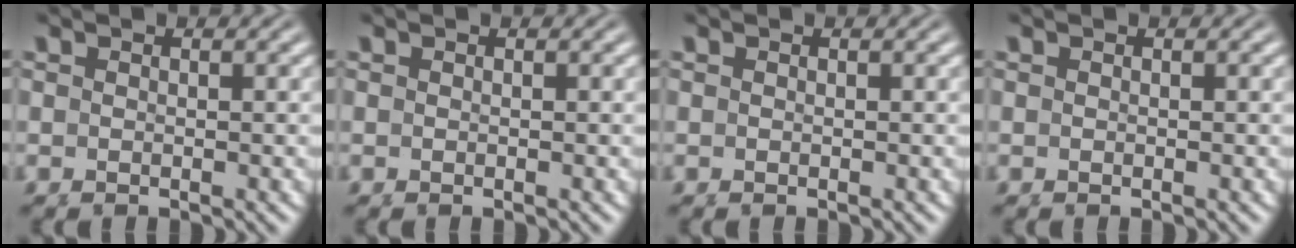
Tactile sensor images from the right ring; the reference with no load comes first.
{"total": 0.0}
{"total": 0.0}
{"total": 0.0}